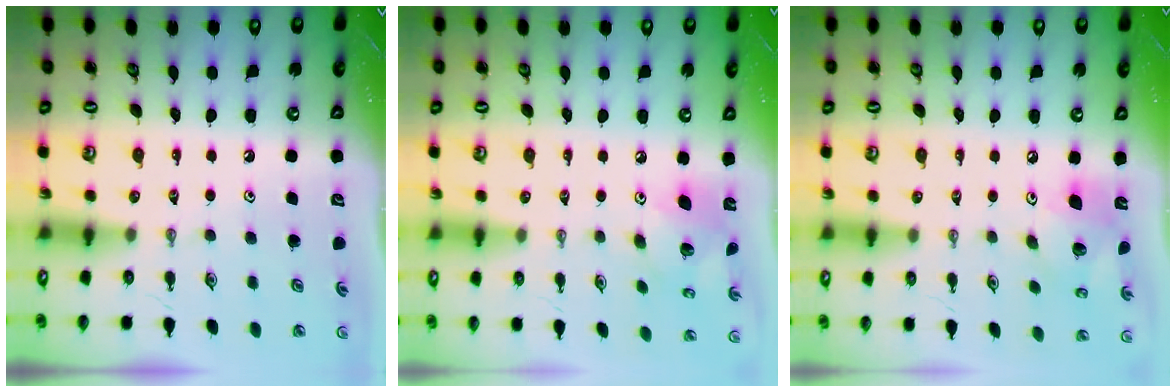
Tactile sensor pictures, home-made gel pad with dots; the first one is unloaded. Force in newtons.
{"total": 11.2, "press": 11.1, "slide": 0.8}
{"total": 15.1, "press": 14.8, "slide": 2.7}